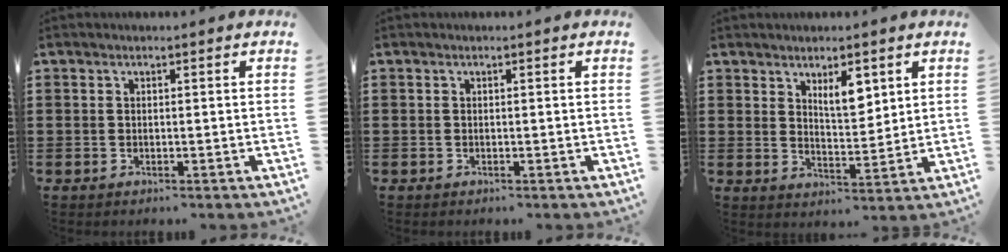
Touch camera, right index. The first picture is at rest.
{"total": 0.0}
{"total": 5.3, "force": [3.1, 2.2, 3.7], "torque": [-0.065, -0.004, 0.051]}